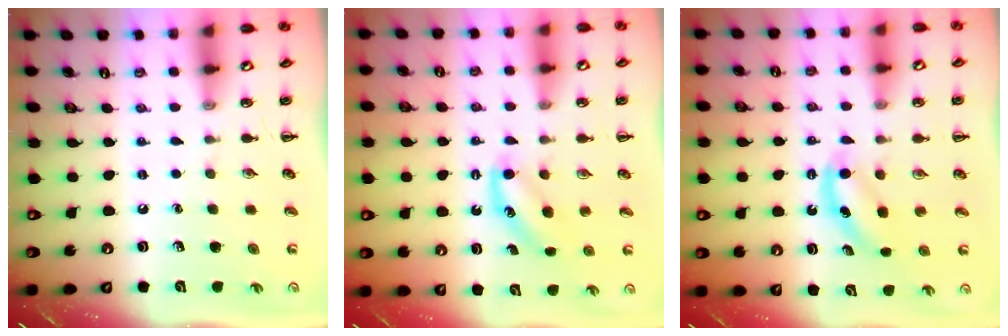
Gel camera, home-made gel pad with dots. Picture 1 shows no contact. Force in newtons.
{"total": 4.9, "press": 4.7, "slide": 1.3}
{"total": 5.6, "press": 5.5, "slide": 0.8}